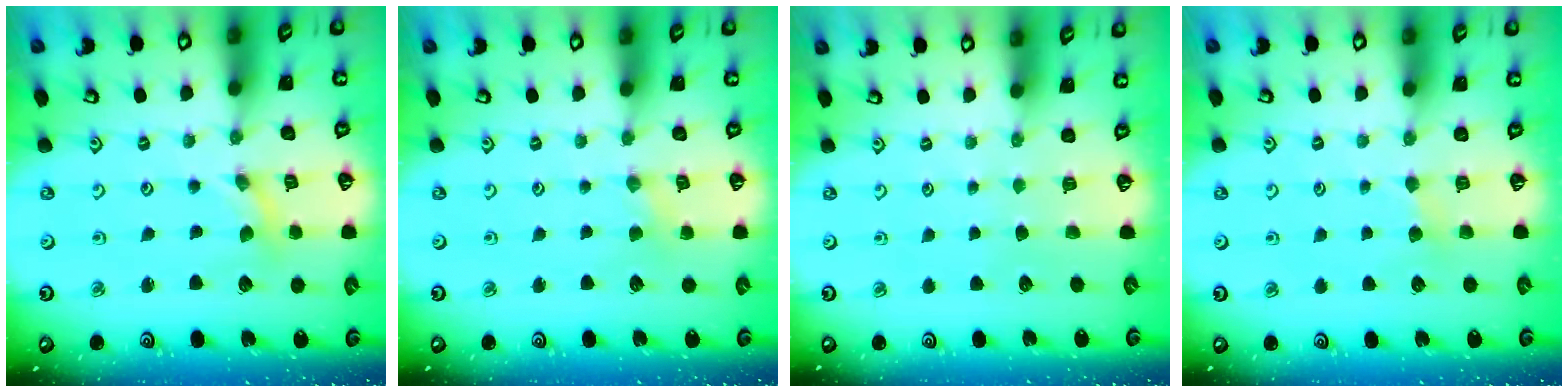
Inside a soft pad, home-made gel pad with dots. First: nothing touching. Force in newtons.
{"total": 1.8, "press": 1.8, "slide": 0.3}
{"total": 0.0}
{"total": 2.9, "press": 2.9, "slide": 0.3}